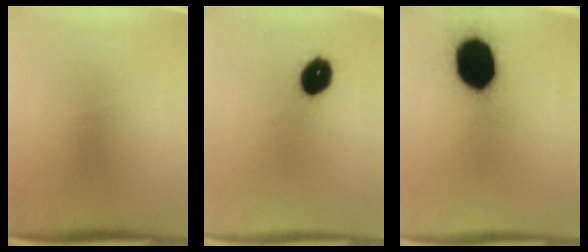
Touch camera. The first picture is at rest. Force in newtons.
{"total": 8.2}
{"total": 19.8}